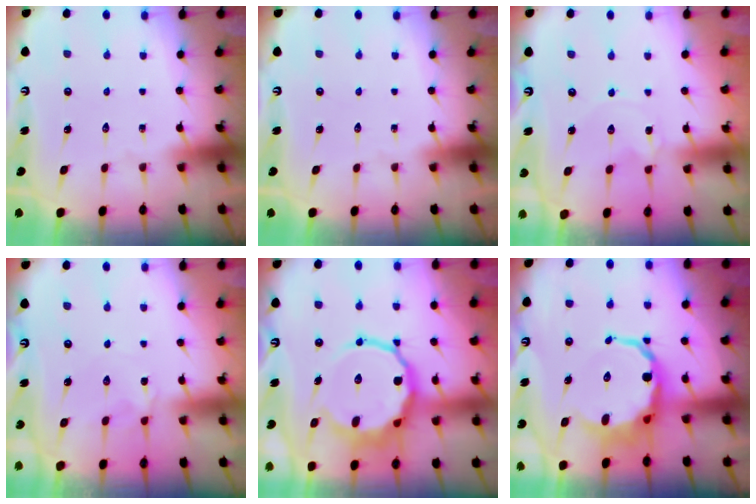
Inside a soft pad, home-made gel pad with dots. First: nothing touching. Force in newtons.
{"total": 0.0}
{"total": 1.5, "press": 1.4, "slide": 0.2}
{"total": 3.1, "press": 3.1, "slide": 0.6}
{"total": 13.8, "press": 13.5, "slide": 3.0}
{"total": 10.4, "press": 10.1, "slide": 2.7}